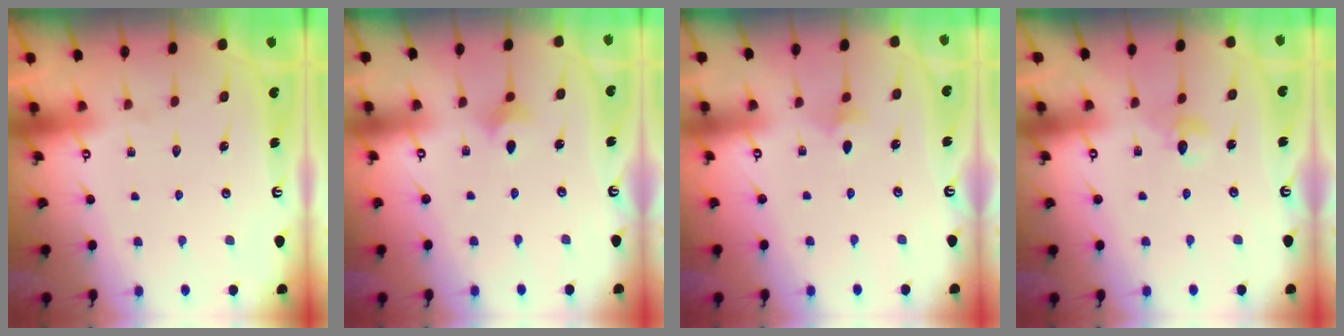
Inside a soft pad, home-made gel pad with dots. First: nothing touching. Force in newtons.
{"total": 4.7, "press": 4.6, "slide": 0.9}
{"total": 3.1, "press": 3.0, "slide": 0.8}
{"total": 4.8, "press": 4.8, "slide": 0.6}